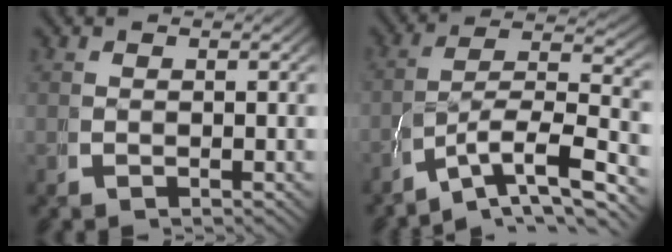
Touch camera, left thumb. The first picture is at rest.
{"total": 8.0, "force": [-2.6, 4.4, 6.1], "torque": [-0.111, -0.032, -0.030]}